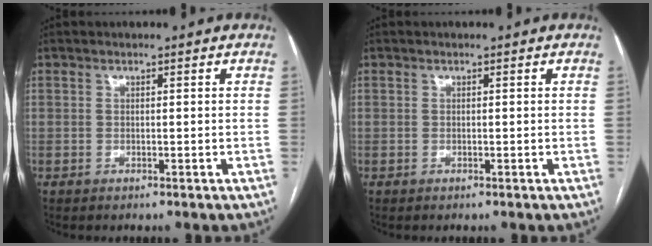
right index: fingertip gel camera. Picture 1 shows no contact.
{"total": 0.0}